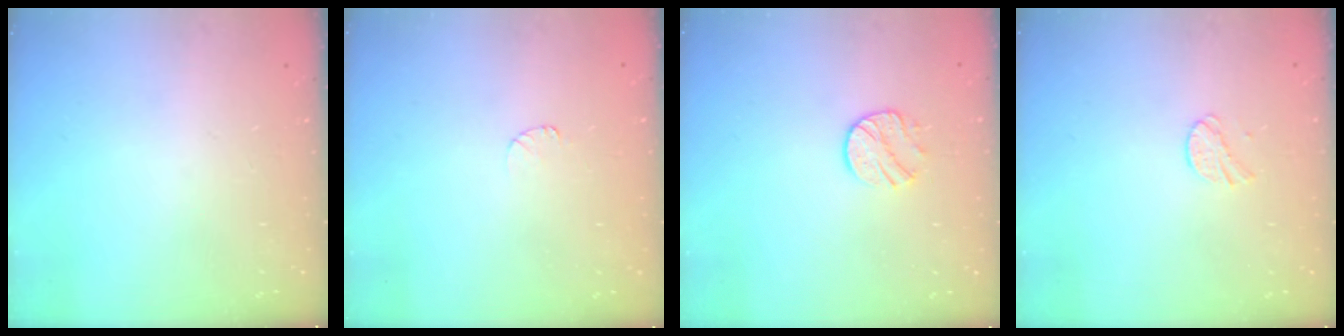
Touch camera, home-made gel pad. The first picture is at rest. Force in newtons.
{"total": 3.5, "press": 3.4, "slide": 0.5}
{"total": 8.7, "press": 8.7, "slide": 0.5}
{"total": 5.6, "press": 5.6, "slide": 0.3}